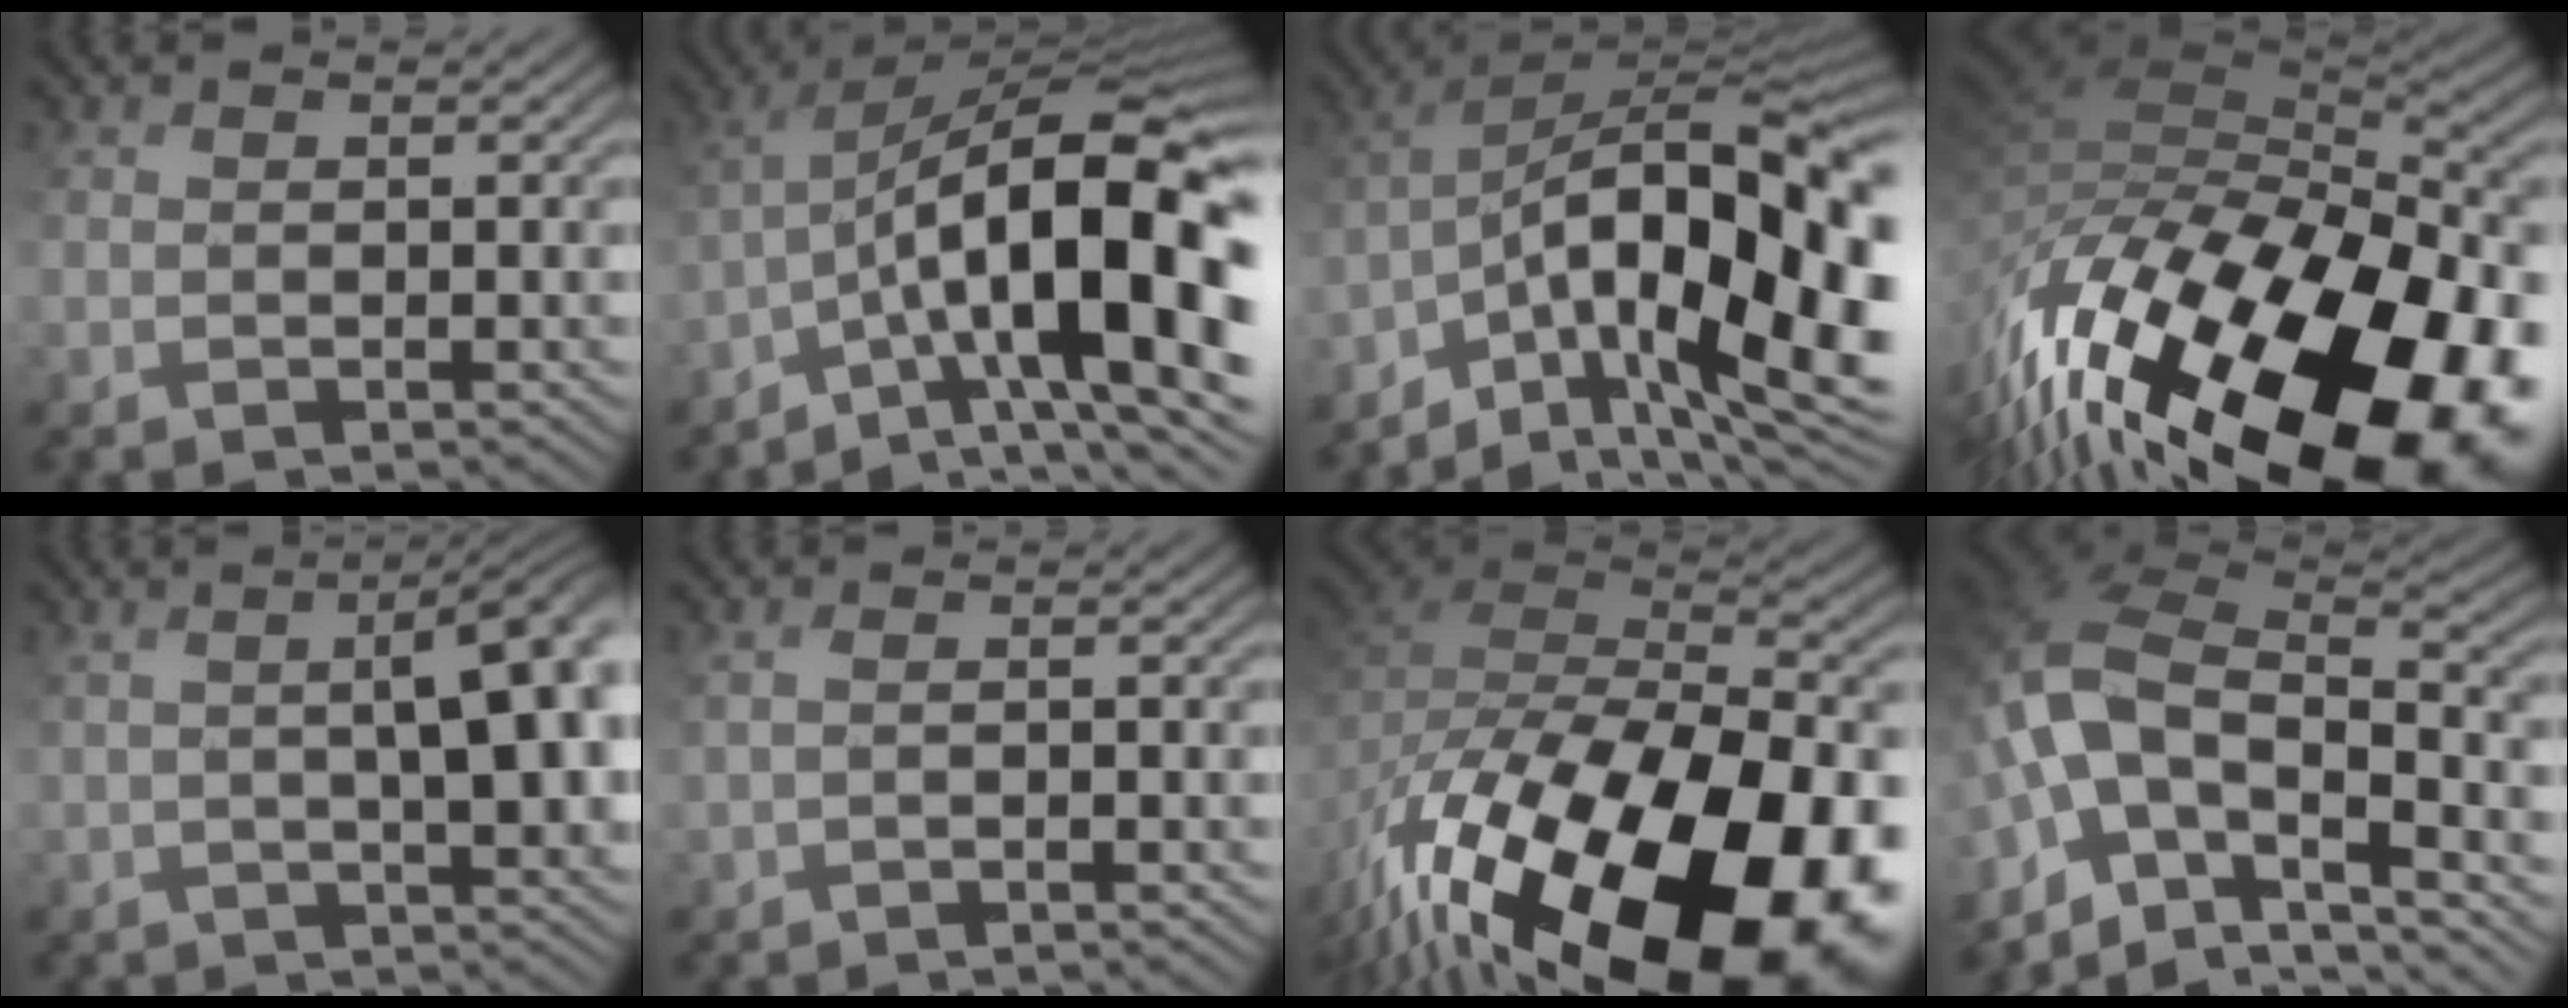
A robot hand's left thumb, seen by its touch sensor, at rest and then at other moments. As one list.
[{"total": 17.5, "force": [-4.7, 5.9, 15.8], "torque": [-0.237, 0.005, -0.072]}, {"total": 16.9, "force": [-6.6, 8.1, 13.2], "torque": [-0.247, -0.004, -0.108]}, {"total": 19.0, "force": [-8.7, 7.9, 14.9], "torque": [-0.306, -0.046, -0.111]}, {"total": 6.3, "force": [0.8, 1.9, 6.0], "torque": [-0.065, 0.014, 0.019]}, {"total": 0.6, "force": [-0.5, -0.4, -0.2], "torque": [0.002, 0.015, -0.011]}, {"total": 19.6, "force": [-10.9, 9.7, 13.1], "torque": [-0.236, -0.052, -0.131]}, {"total": 14.4, "force": [-5.4, 8.6, 10.1], "torque": [-0.276, 0.005, -0.091]}]